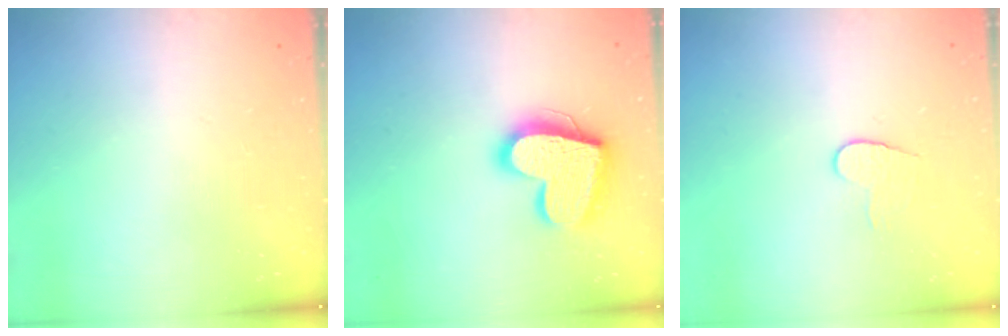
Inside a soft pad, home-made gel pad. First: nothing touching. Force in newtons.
{"total": 17.7, "press": 17.7, "slide": 1.5}
{"total": 6.0, "press": 6.0, "slide": 0.5}